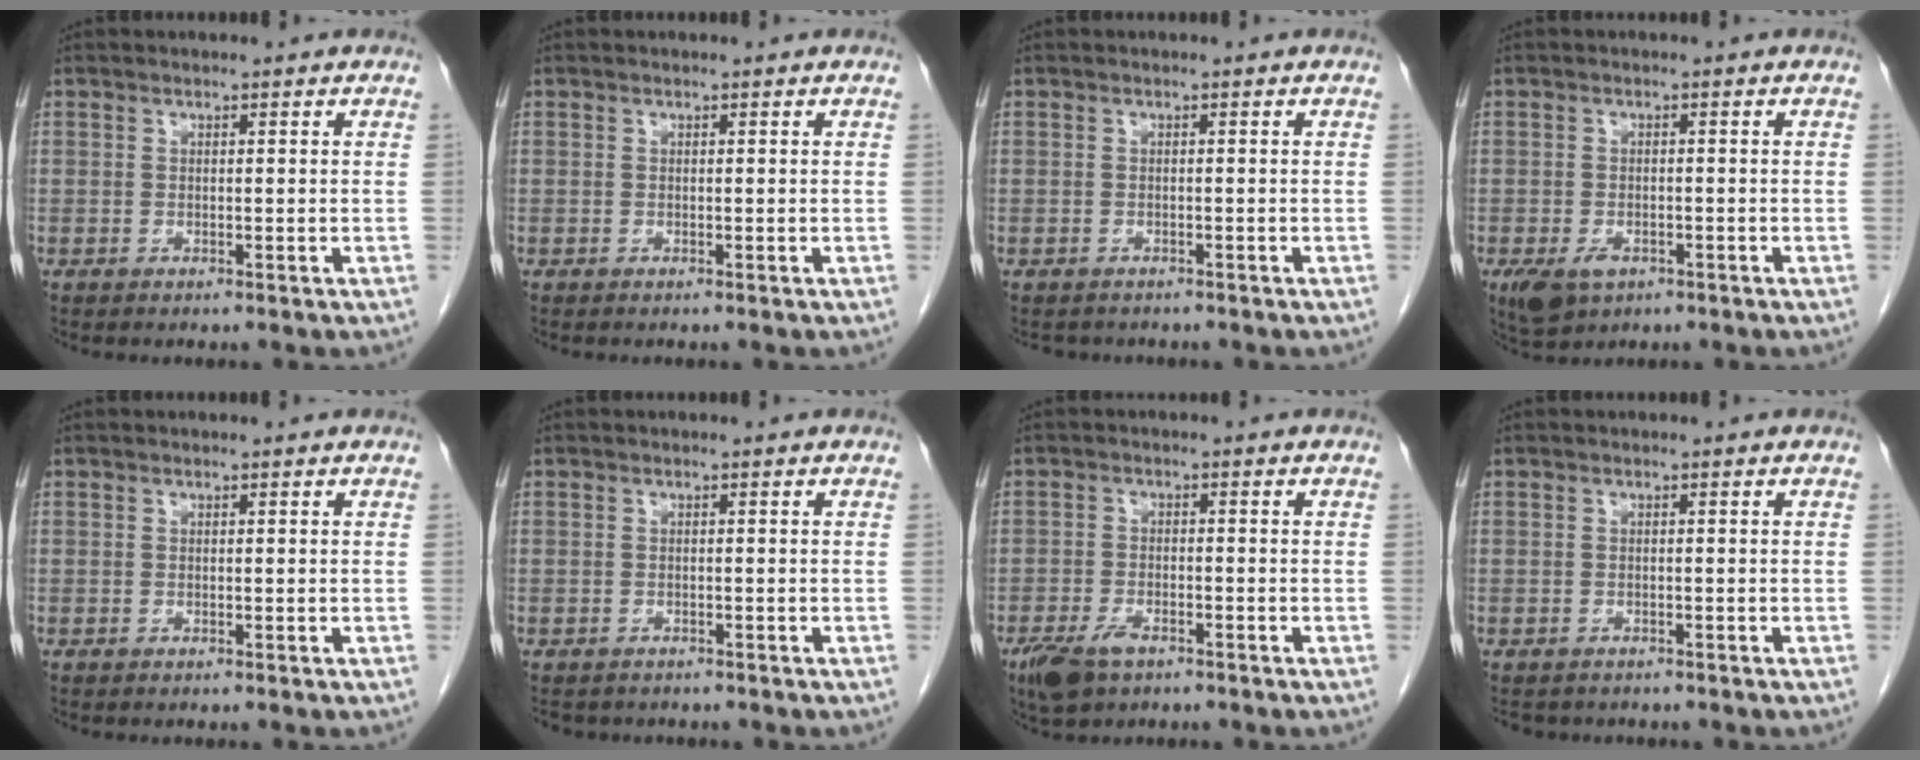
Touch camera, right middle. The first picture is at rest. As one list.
[{"total": 0.0}, {"total": 2.5, "force": [-2.3, 1.1, 0.3], "torque": [-0.010, -0.002, -0.029]}, {"total": 4.6, "force": [-2.4, 2.7, 2.8], "torque": [-0.054, -0.006, -0.033]}, {"total": 0.0}, {"total": 3.9, "force": [-3.4, 1.8, 0.9], "torque": [-0.015, -0.002, -0.042]}, {"total": 5.2, "force": [-3.4, 2.4, 3.2], "torque": [-0.064, -0.005, -0.055]}, {"total": 3.9, "force": [-3.4, 1.8, 0.9], "torque": [-0.014, -0.002, -0.042]}]